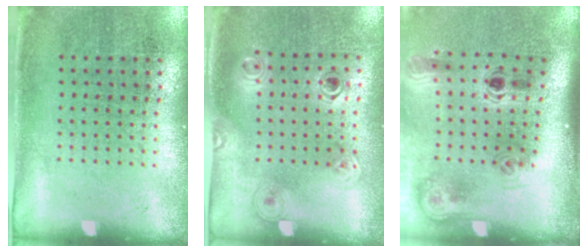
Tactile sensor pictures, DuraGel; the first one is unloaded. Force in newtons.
{"total": 1.2, "press": 1.1, "slide": 0.5}
{"total": 2.2, "press": 1.4, "slide": 1.7}